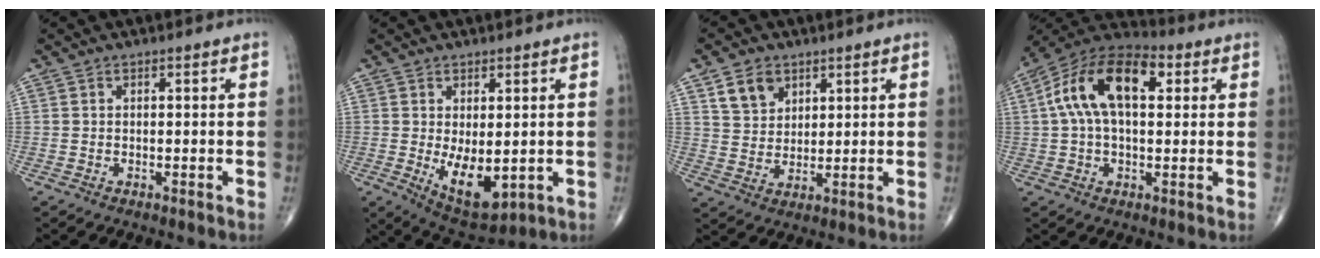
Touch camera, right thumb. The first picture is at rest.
{"total": 8.8, "force": [-0.8, 4.3, 7.7], "torque": [-0.107, -0.018, 0.007]}
{"total": 6.5, "force": [3.5, 4.7, 2.8], "torque": [-0.031, -0.020, 0.070]}
{"total": 16.0, "force": [3.6, 8.7, 12.9], "torque": [-0.231, 0.033, 0.054]}